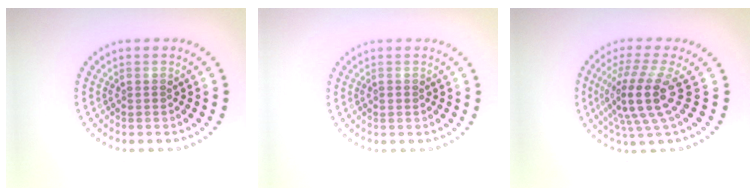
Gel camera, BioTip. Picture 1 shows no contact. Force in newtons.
{"total": 0.7, "press": 0.7, "slide": 0.0}
{"total": 5.1, "press": 3.7, "slide": 3.4}